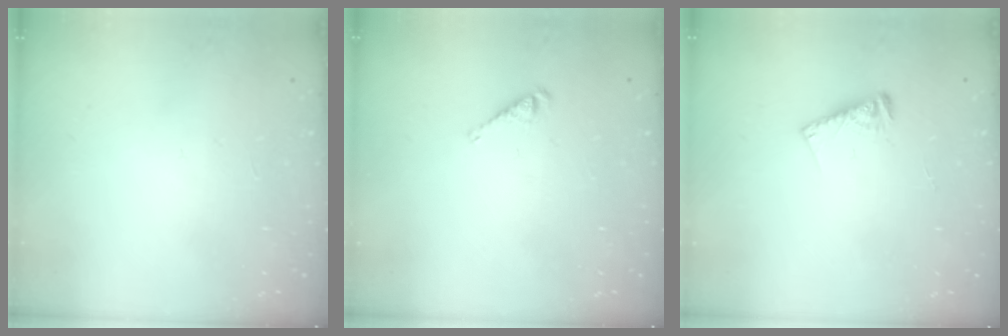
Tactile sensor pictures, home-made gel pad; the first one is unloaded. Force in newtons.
{"total": 3.9, "press": 3.9, "slide": 0.2}
{"total": 5.8, "press": 5.8, "slide": 0.3}